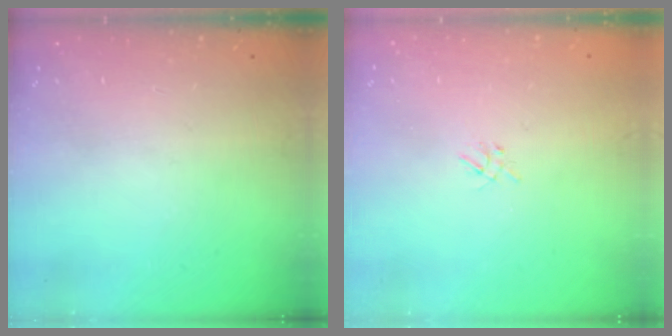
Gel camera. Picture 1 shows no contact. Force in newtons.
{"total": 2.0, "press": 2.0, "slide": 0.4}